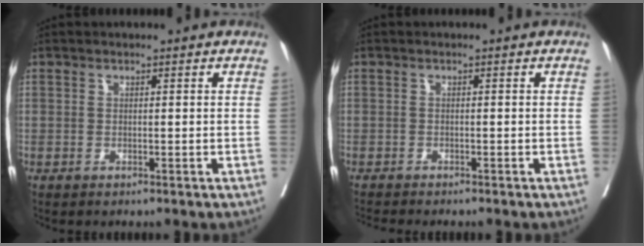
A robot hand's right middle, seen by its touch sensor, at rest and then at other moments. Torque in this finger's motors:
{"motor_torque": [0.80, -0.95, 0.12, 0.05]}